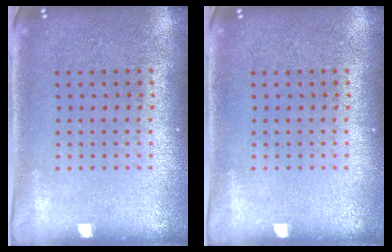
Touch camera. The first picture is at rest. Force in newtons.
{"total": 0.0}